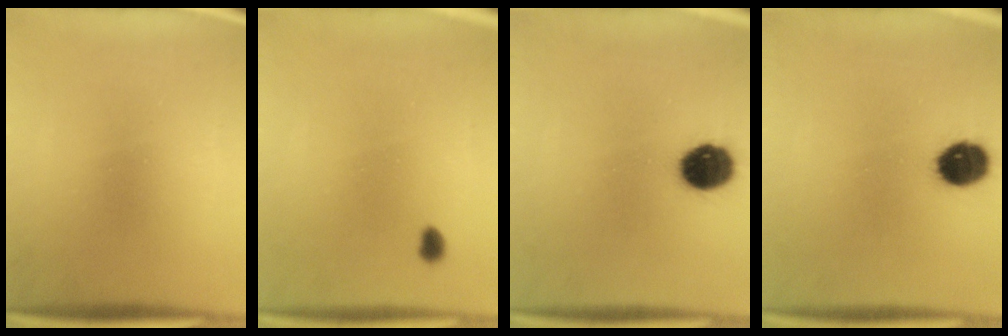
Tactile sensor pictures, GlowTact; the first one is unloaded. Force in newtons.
{"total": 1.3}
{"total": 9.9}
{"total": 8.7}